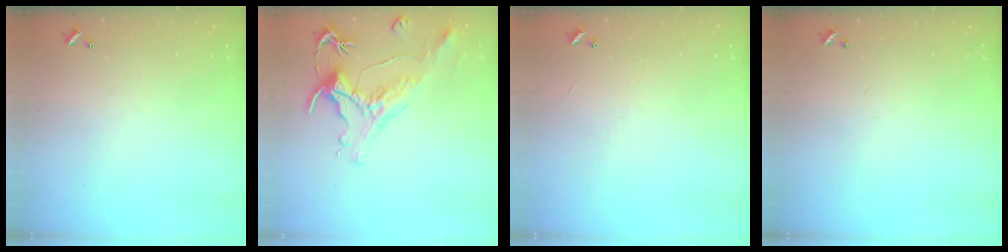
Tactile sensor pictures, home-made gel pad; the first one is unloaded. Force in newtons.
{"total": 1.7, "press": 1.1, "slide": 1.2}
{"total": 2.2, "press": 2.2, "slide": 0.3}
{"total": 0.0}